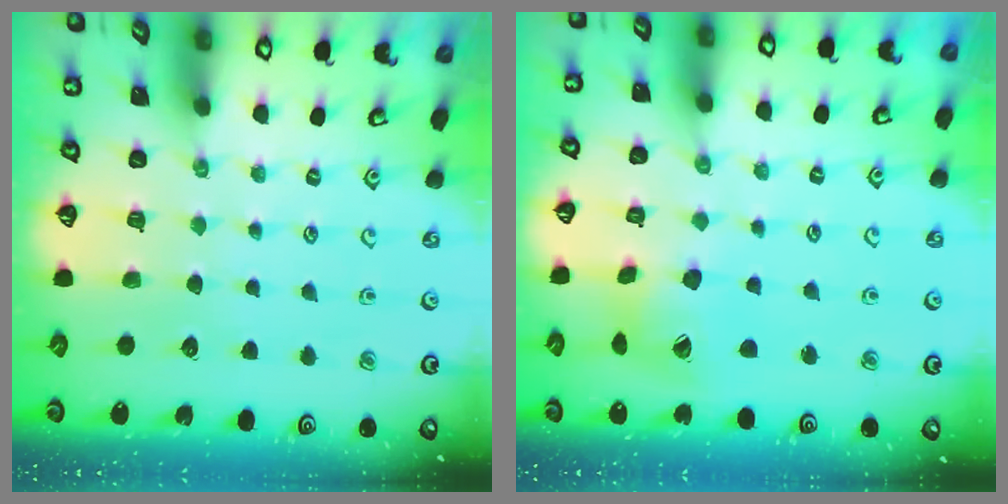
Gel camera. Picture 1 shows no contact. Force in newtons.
{"total": 12.0, "press": 11.9, "slide": 1.4}